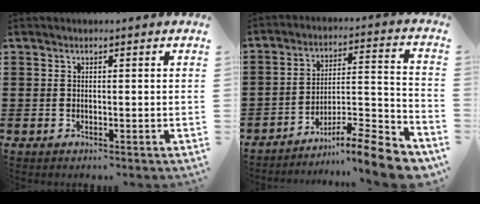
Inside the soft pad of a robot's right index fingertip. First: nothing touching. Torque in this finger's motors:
{"motor_torque": [1.46, -0.68, 0.47, 0.05]}